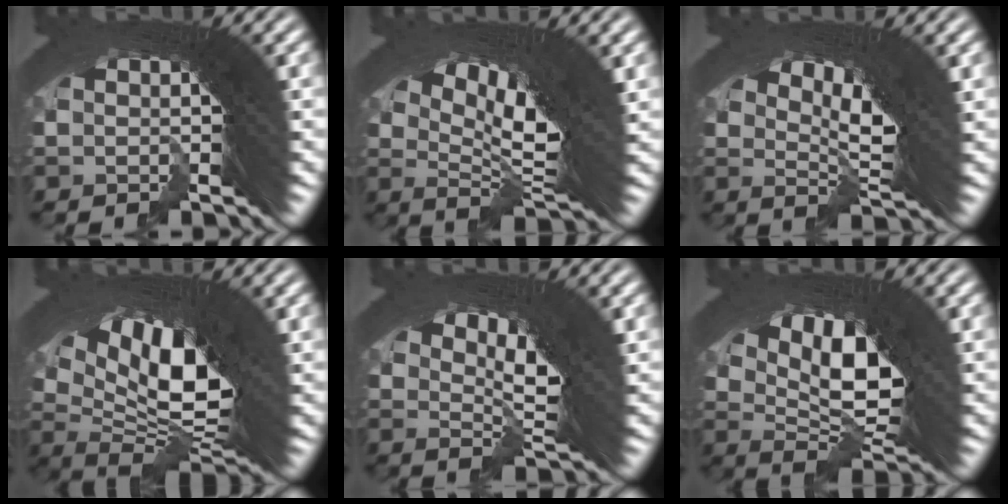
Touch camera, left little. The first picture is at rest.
{"total": 10.4, "force": [2.8, 4.8, 8.9], "torque": [-0.146, 0.003, 0.037]}
{"total": 6.7, "force": [2.2, 2.6, 5.7], "torque": [-0.098, -0.005, 0.036]}
{"total": 12.0, "force": [0.4, 6.9, 9.8], "torque": [-0.182, -0.041, 0.022]}
{"total": 5.8, "force": [2.1, 2.2, 5.0], "torque": [-0.086, -0.006, 0.035]}
{"total": 9.6, "force": [0.8, 5.8, 7.7], "torque": [-0.142, -0.022, 0.018]}